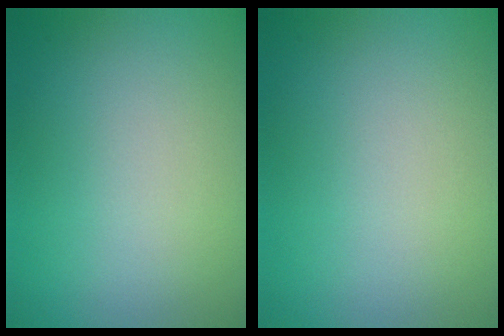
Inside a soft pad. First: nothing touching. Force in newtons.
{"total": 0.0}